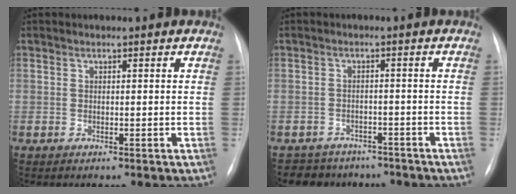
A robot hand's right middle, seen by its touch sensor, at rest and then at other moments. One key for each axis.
{"total": 7.1, "fx": -5.9, "fy": 3.8, "fz": 0.5, "tx": -0.002, "ty": 0.015, "tz": -0.073}